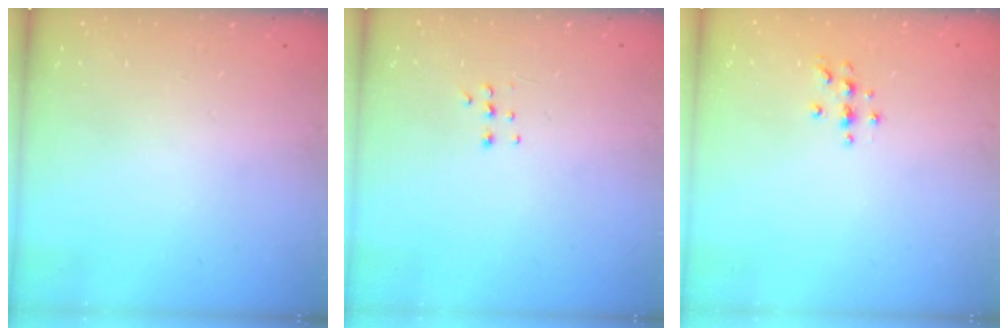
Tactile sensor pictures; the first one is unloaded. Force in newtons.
{"total": 5.7, "press": 5.6, "slide": 1.0}
{"total": 4.0, "press": 3.9, "slide": 0.5}